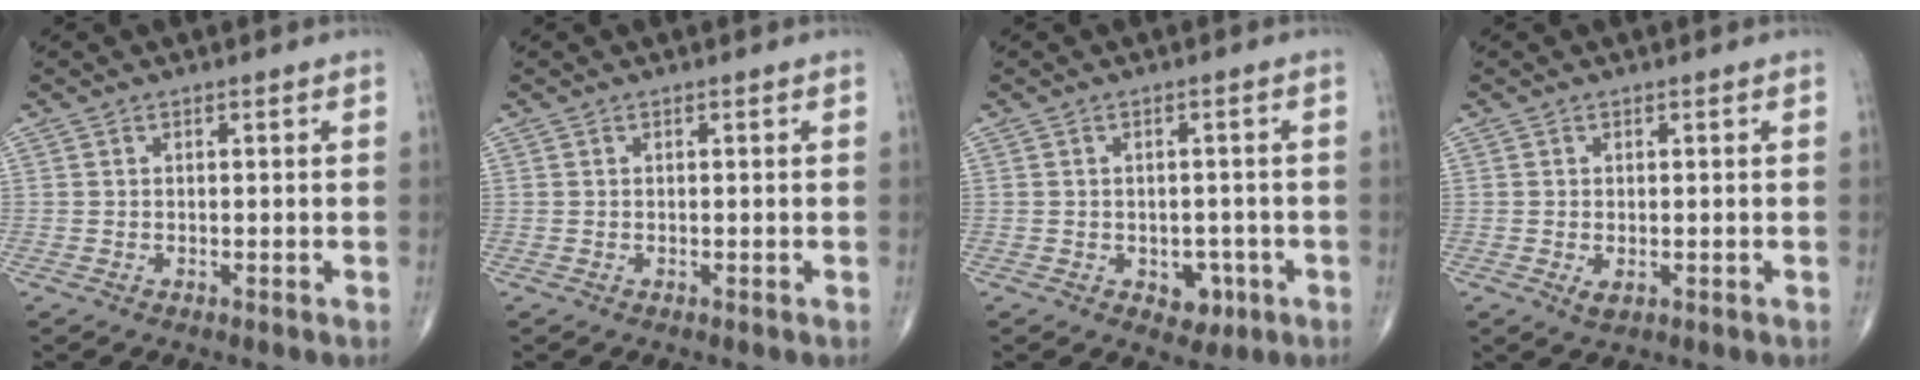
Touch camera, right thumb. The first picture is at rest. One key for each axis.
{"total": 0.0}
{"total": 4.3, "fx": -1.6, "fy": 3.1, "fz": 2.5, "tx": -0.010, "ty": 0.008, "tz": -0.016}
{"total": 1.7, "fx": -0.4, "fy": 0.9, "fz": 1.4, "tx": -0.025, "ty": -0.004, "tz": -0.003}